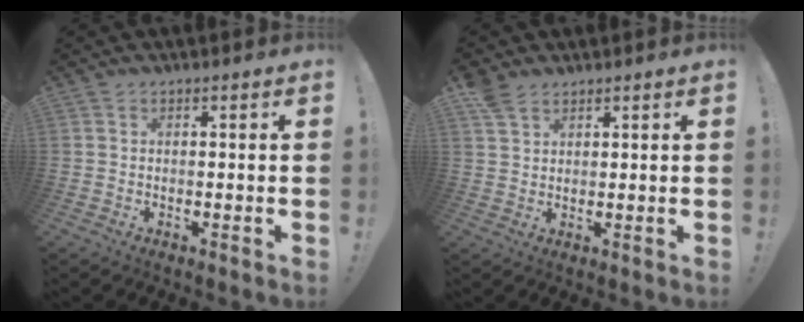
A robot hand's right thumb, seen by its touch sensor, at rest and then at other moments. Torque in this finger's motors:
{"motor_torque": [0.37, 0.44, 0.12, 0.14, -0.01]}